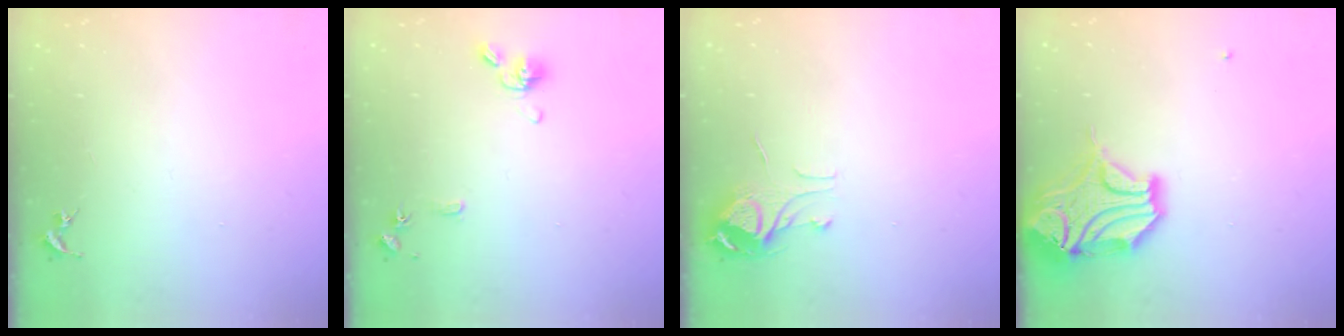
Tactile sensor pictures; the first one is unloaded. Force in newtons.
{"total": 9.4, "press": 9.2, "slide": 1.9}
{"total": 7.1, "press": 7.1, "slide": 0.5}
{"total": 16.0, "press": 15.9, "slide": 2.0}